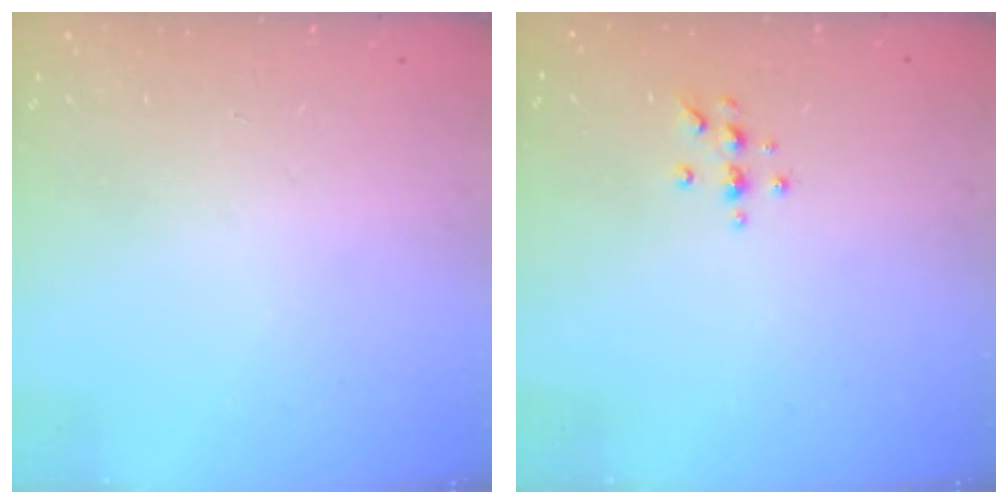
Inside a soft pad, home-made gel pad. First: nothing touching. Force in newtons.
{"total": 5.6, "press": 5.5, "slide": 0.7}